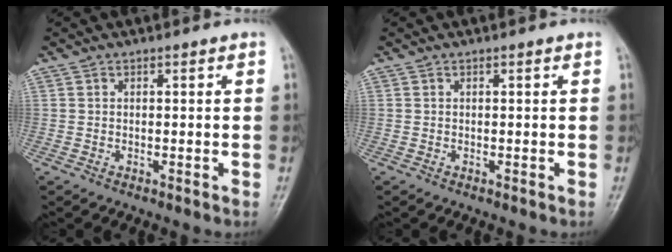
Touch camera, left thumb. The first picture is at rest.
{"total": 0.0}